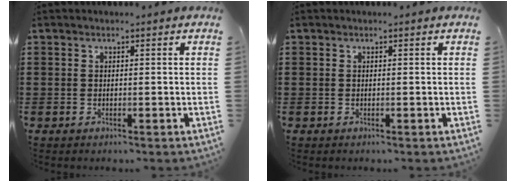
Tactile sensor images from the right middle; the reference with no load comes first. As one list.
[{"total": 0.0}]